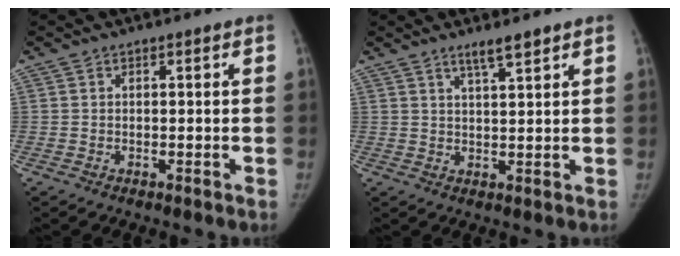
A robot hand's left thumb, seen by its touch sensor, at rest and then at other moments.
{"total": 3.5, "force": [2.6, 0.2, 2.2], "torque": [-0.038, -0.016, 0.048]}